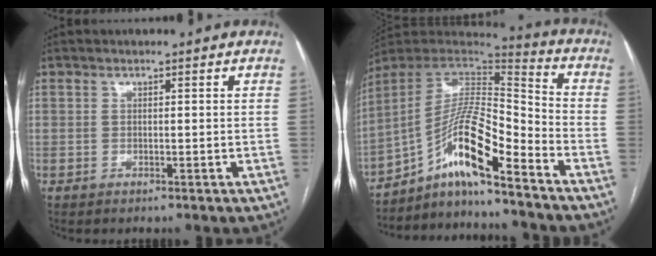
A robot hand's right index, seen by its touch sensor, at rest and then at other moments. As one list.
[{"total": 14.0, "force": [-8.7, 1.6, 10.8], "torque": [-0.196, 0.019, -0.152]}]